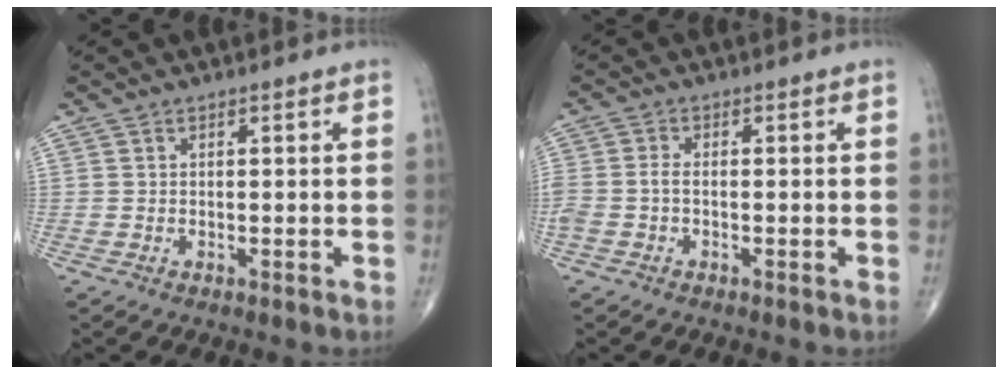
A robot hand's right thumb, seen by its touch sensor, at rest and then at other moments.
{"total": 3.2, "force": [-0.7, 1.9, 2.5], "torque": [-0.069, 0.010, -0.015]}